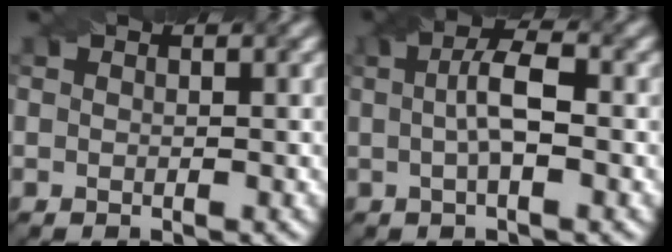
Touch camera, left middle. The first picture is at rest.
{"total": 4.0, "force": [0.2, 1.1, 3.8], "torque": [-0.069, 0.009, 0.001]}